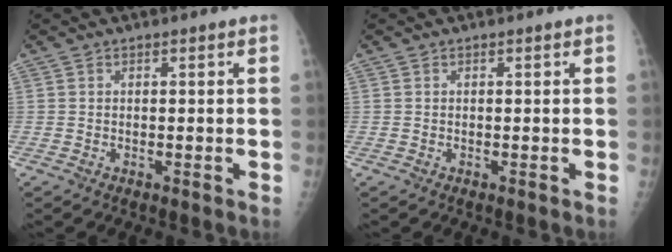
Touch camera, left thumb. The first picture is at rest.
{"total": 0.0}